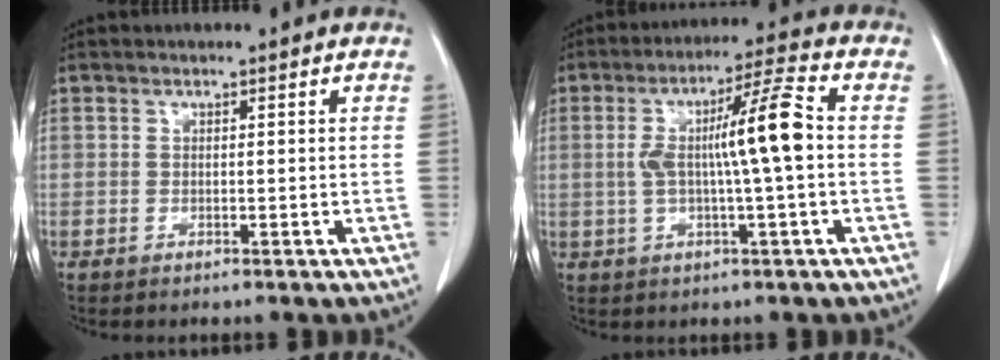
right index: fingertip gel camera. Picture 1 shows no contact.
{"total": 9.7, "force": [0.3, 0.4, 9.7], "torque": [-0.173, 0.022, 0.002]}